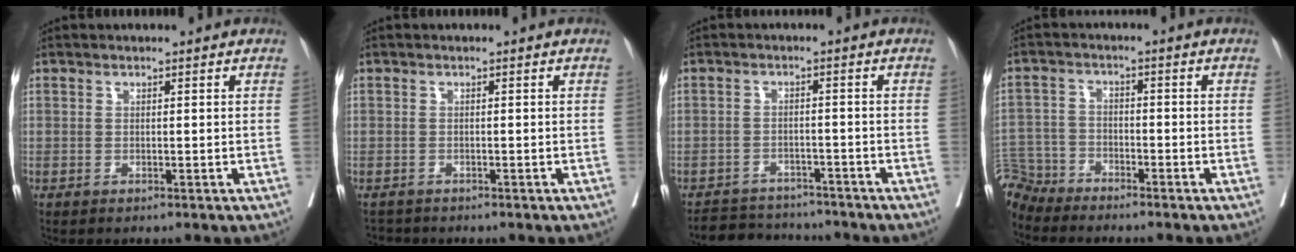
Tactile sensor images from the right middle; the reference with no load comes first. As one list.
[{"total": 1.5, "force": [-1.4, 0.5, -0.2], "torque": [0.001, -0.004, -0.025]}, {"total": 7.8, "force": [-7.4, 2.2, 0.8], "torque": [-0.004, 0.009, -0.106]}, {"total": 5.7, "force": [-5.4, 1.3, -1.1], "torque": [0.025, 0.001, -0.110]}]